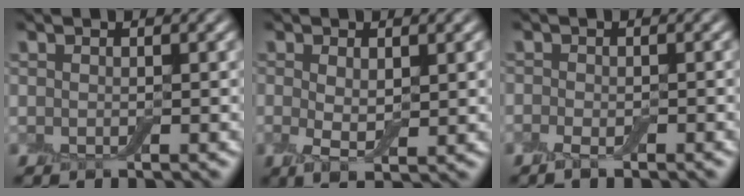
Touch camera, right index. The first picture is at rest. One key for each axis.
{"total": 3.1, "fx": 0.3, "fy": 1.3, "fz": 2.8, "tx": -0.054, "ty": -0.004, "tz": 0.007}
{"total": 1.6, "fx": -1.0, "fy": 0.8, "fz": 1.0, "tx": -0.018, "ty": -0.001, "tz": -0.020}